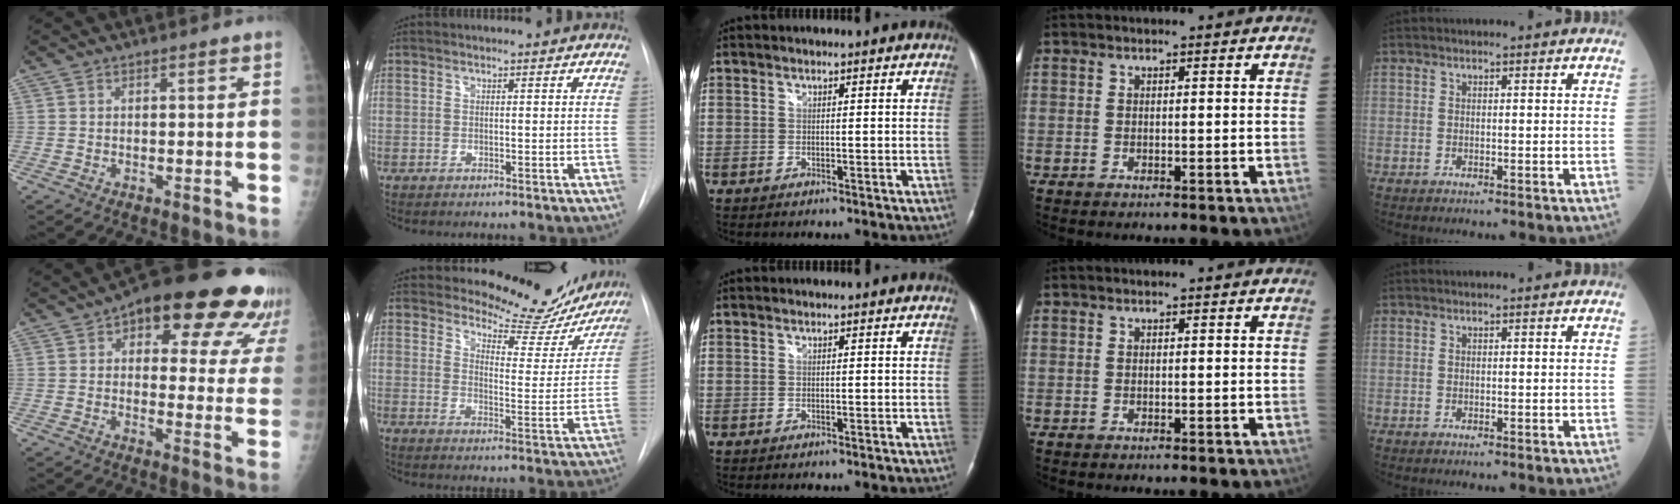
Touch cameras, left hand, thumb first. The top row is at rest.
{"thumb": {"total": 23.2, "force": [13.4, 10.1, 16.0], "torque": [-0.170, -0.015, 0.161]}, "index": {"total": 15.3, "force": [14.2, 4.6, 3.1], "torque": [-0.022, -0.053, 0.159]}}